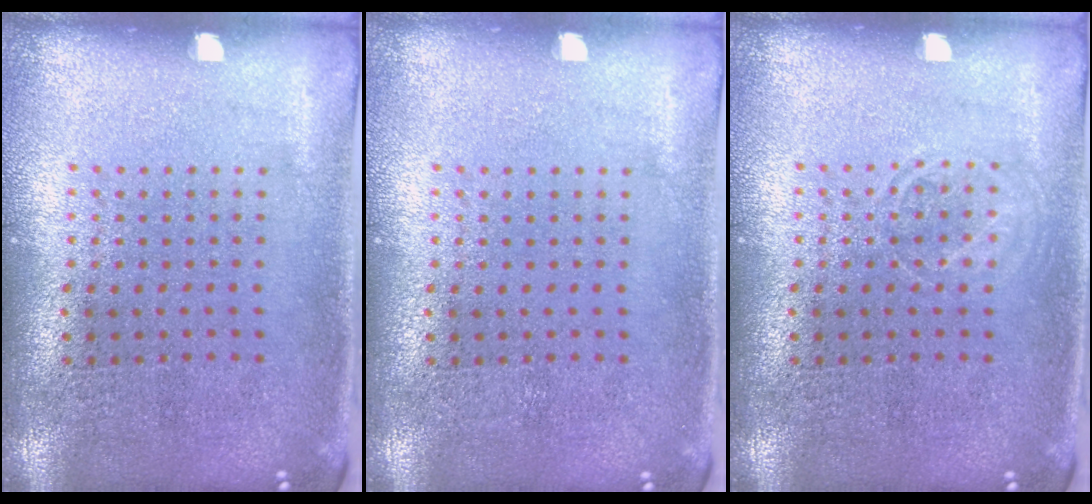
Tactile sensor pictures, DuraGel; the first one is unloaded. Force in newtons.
{"total": 0.0}
{"total": 1.1, "press": 1.1, "slide": 0.2}